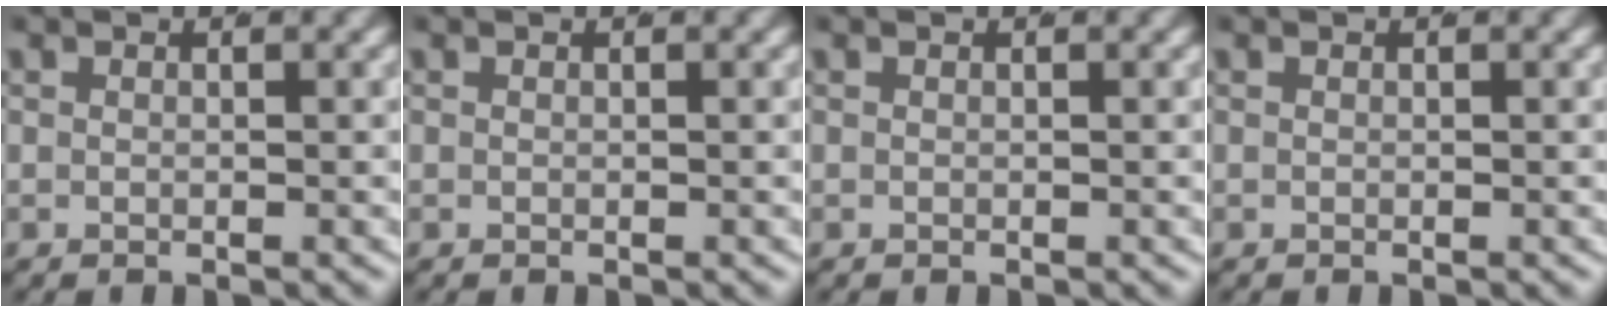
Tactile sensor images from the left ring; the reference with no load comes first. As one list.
[{"total": 0.0}, {"total": 0.0}, {"total": 0.0}]